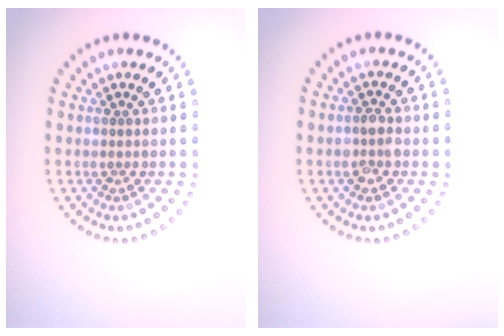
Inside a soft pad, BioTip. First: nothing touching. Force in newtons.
{"total": 2.0, "press": 1.9, "slide": 0.4}